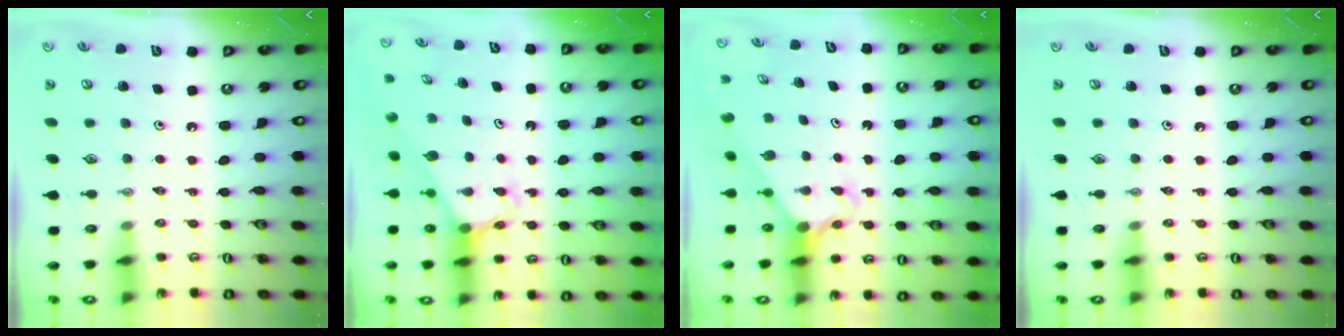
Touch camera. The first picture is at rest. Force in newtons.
{"total": 2.7, "press": 2.7, "slide": 0.2}
{"total": 2.6, "press": 2.6, "slide": 0.2}
{"total": 0.0}